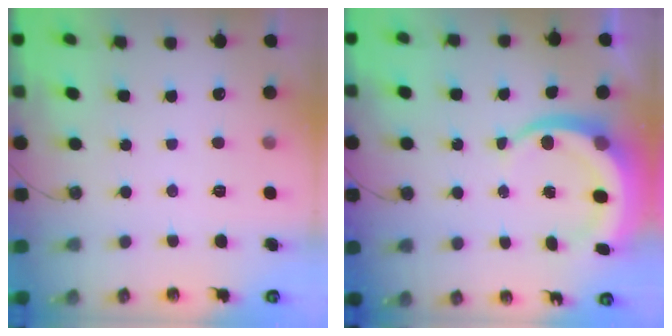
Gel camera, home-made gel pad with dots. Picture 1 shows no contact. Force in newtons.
{"total": 8.6, "press": 8.4, "slide": 1.5}